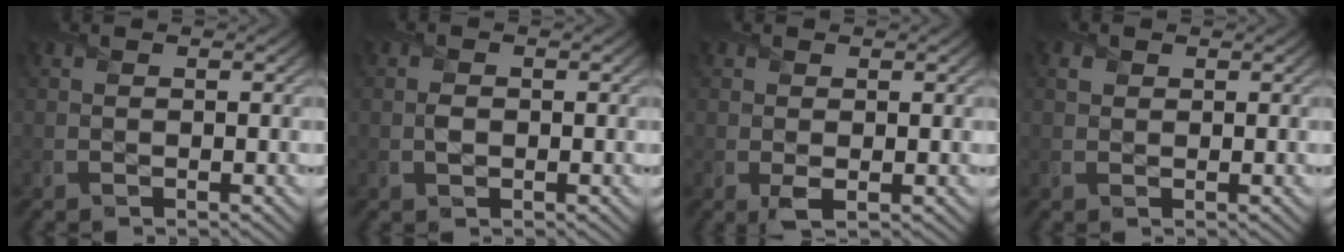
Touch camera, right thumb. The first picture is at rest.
{"total": 1.3, "force": [-0.1, 1.1, 0.7], "torque": [-0.016, -0.005, -0.005]}
{"total": 1.6, "force": [-0.1, 1.0, 1.3], "torque": [-0.030, -0.008, -0.002]}
{"total": 1.3, "force": [0.5, 1.1, 0.3], "torque": [-0.007, -0.002, 0.008]}